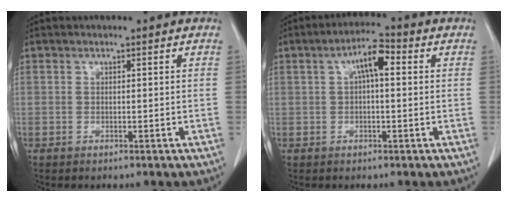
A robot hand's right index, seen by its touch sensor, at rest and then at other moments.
{"total": 5.1, "force": [1.2, 1.4, 4.8], "torque": [-0.088, 0.020, 0.018]}